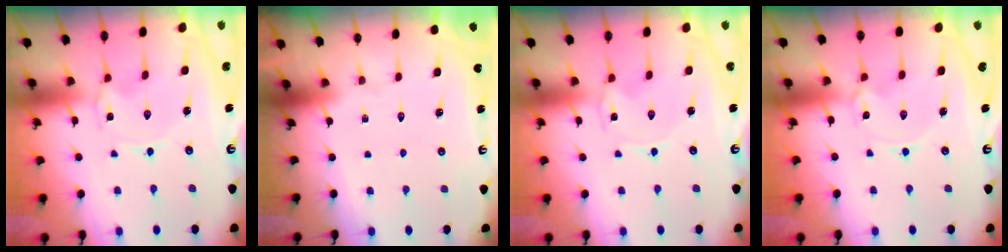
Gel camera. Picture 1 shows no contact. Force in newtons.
{"total": 0.0}
{"total": 0.7, "press": 0.7, "slide": 0.1}
{"total": 1.2, "press": 1.2, "slide": 0.2}